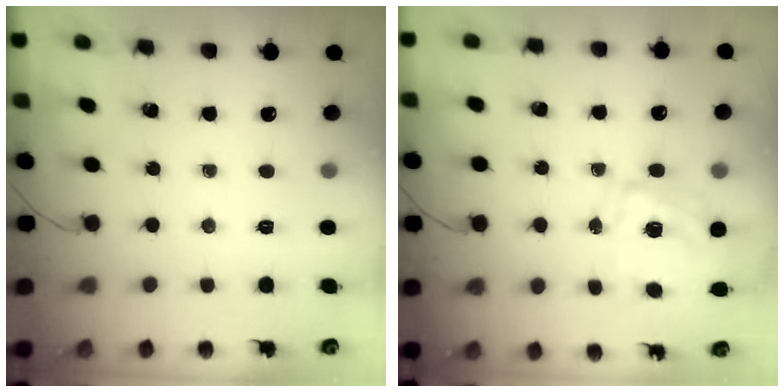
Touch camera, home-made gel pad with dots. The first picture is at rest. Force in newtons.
{"total": 1.3, "press": 1.1, "slide": 0.6}